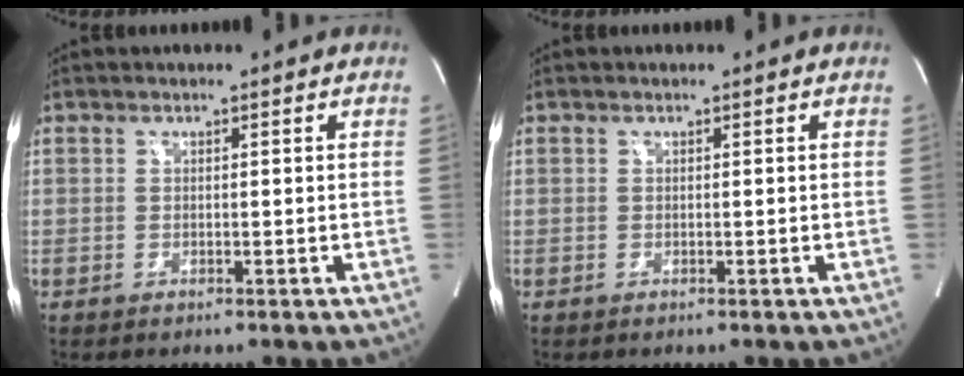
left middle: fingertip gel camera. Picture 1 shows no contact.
{"total": 0.0}